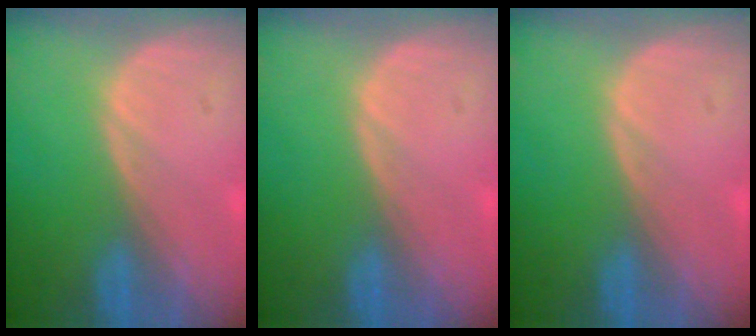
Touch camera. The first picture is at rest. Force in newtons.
{"total": 0.0}
{"total": 0.0}